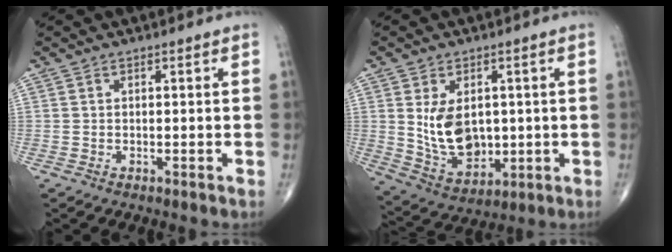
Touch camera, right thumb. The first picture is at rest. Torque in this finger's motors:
{"motor_torque": [-0.35, 0.81, 0.06, -0.05, 0.25]}